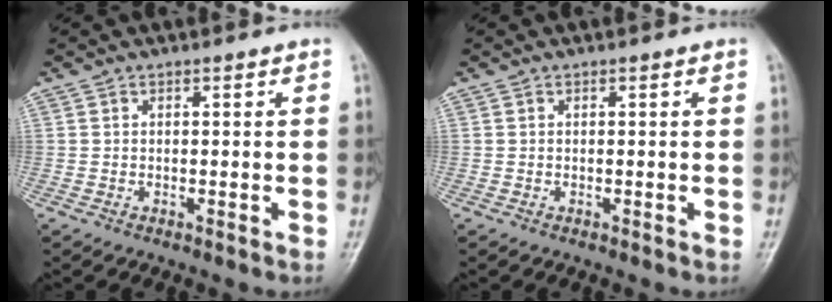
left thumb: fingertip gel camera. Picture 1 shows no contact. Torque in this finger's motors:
{"motor_torque": [-0.01, 0.00, 0.00, 0.00, 0.00]}